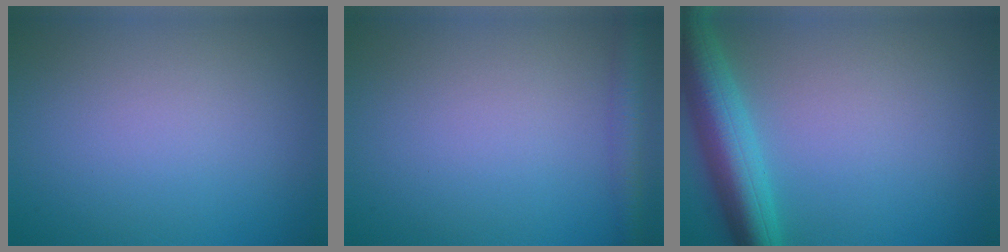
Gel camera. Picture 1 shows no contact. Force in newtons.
{"total": 2.4, "press": 2.4, "slide": 0.1}
{"total": 6.3, "press": 6.3, "slide": 0.3}